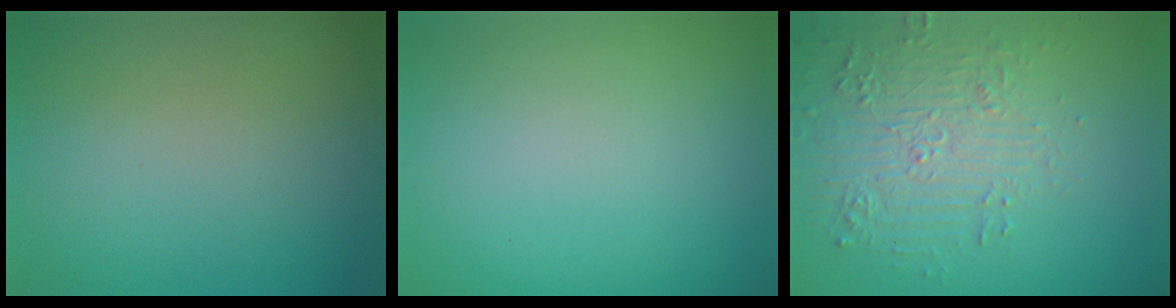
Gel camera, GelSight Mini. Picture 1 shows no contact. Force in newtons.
{"total": 0.0}
{"total": 4.9, "press": 4.1, "slide": 2.7}